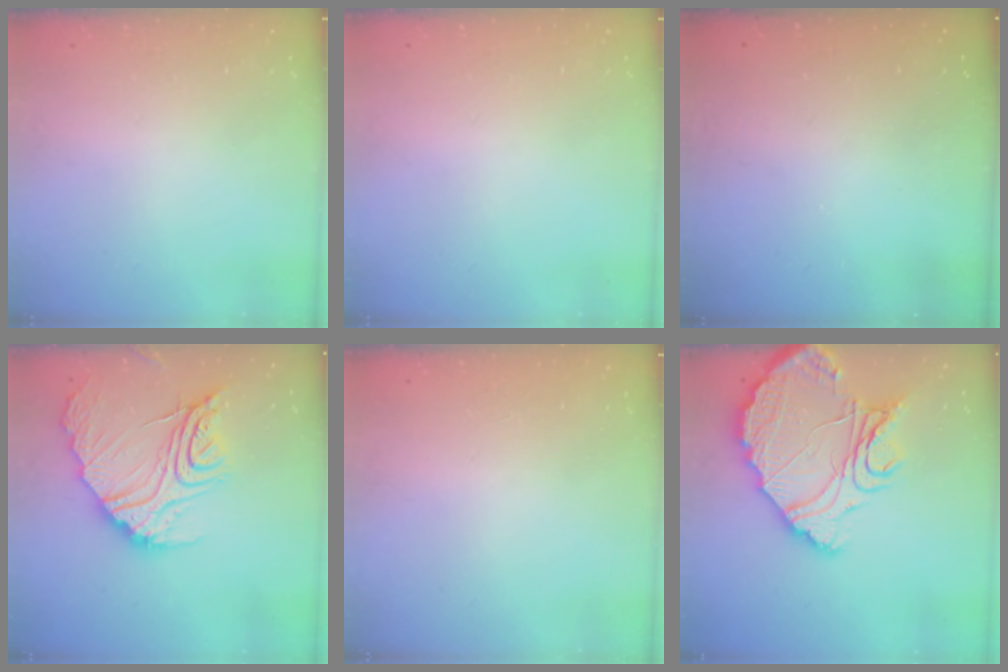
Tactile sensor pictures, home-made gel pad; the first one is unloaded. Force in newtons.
{"total": 0.0}
{"total": 3.2, "press": 3.2, "slide": 0.1}
{"total": 19.9, "press": 19.8, "slide": 1.9}
{"total": 0.0}
{"total": 18.1, "press": 18.0, "slide": 1.8}